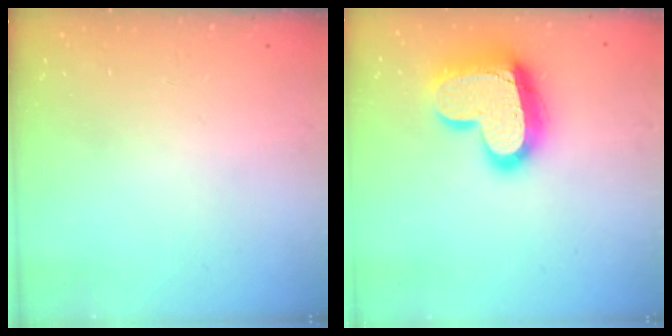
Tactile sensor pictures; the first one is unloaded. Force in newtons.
{"total": 19.3, "press": 19.2, "slide": 1.6}